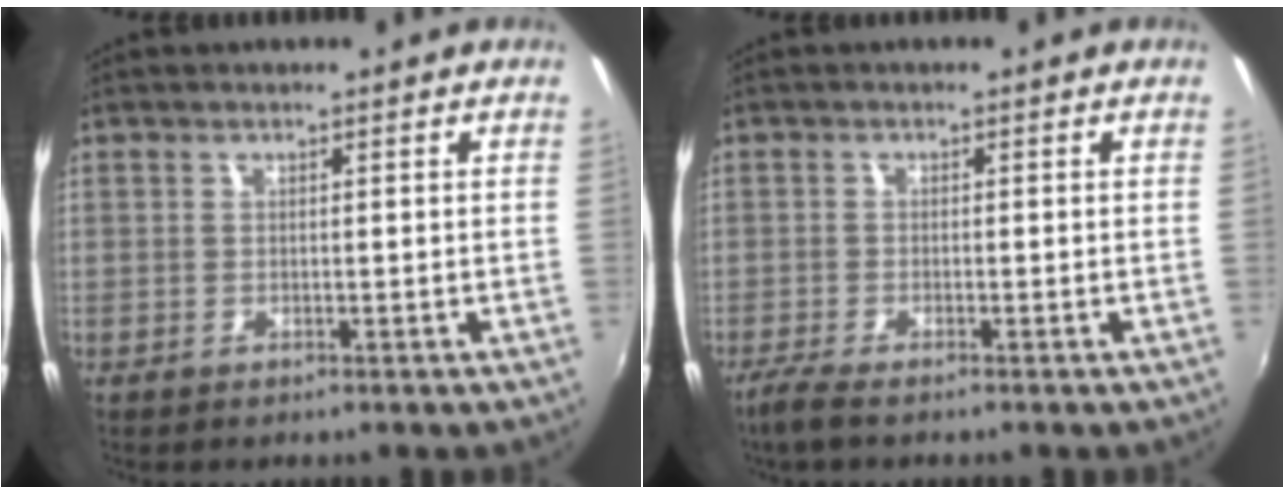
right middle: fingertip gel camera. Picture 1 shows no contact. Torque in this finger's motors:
{"motor_torque": [0.36, -0.30, 0.00, 0.03]}